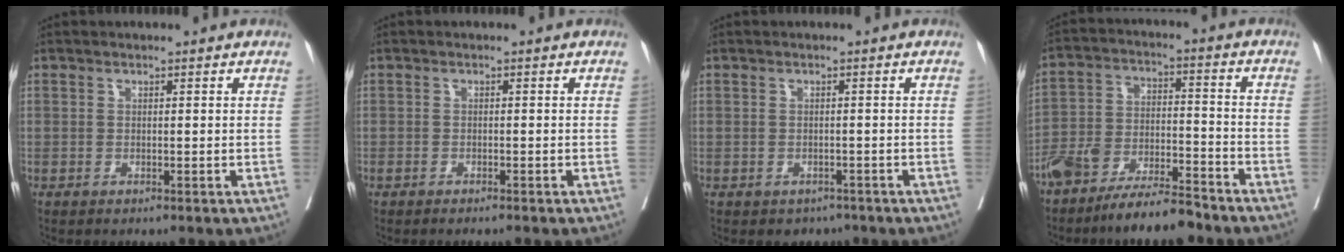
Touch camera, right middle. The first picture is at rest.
{"total": 1.7, "force": [-1.5, 0.2, 0.8], "torque": [-0.012, -0.003, -0.019]}
{"total": 2.4, "force": [-1.7, 1.6, 0.2], "torque": [-0.001, 0.006, -0.022]}
{"total": 10.9, "force": [-9.2, 2.3, 5.3], "torque": [-0.093, 0.006, -0.168]}